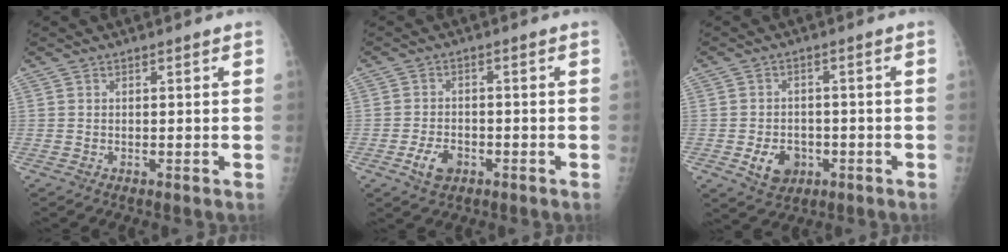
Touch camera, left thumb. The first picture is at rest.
{"total": 4.8, "force": [-2.3, 3.0, 2.9], "torque": [-0.049, 0.013, -0.039]}
{"total": 6.4, "force": [-2.3, 4.9, 3.5], "torque": [-0.040, 0.011, -0.030]}